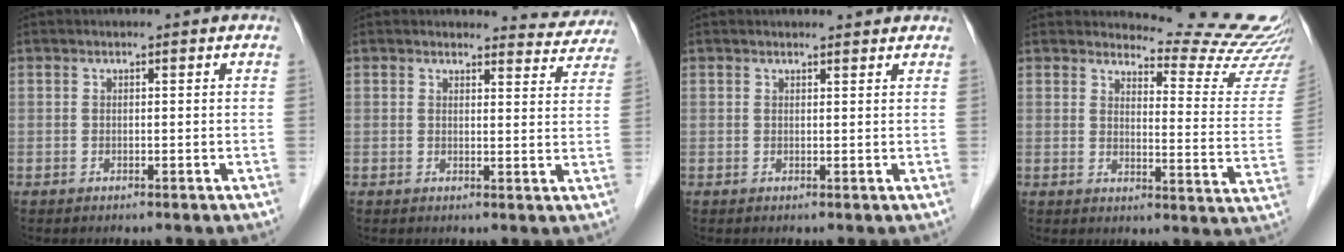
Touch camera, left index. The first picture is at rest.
{"total": 6.1, "force": [5.9, 1.4, -0.6], "torque": [0.021, -0.022, 0.046]}
{"total": 2.7, "force": [2.6, 0.4, 0.3], "torque": [-0.012, 0.005, 0.030]}
{"total": 17.0, "force": [16.9, 0.0, 1.9], "torque": [-0.011, -0.144, 0.172]}